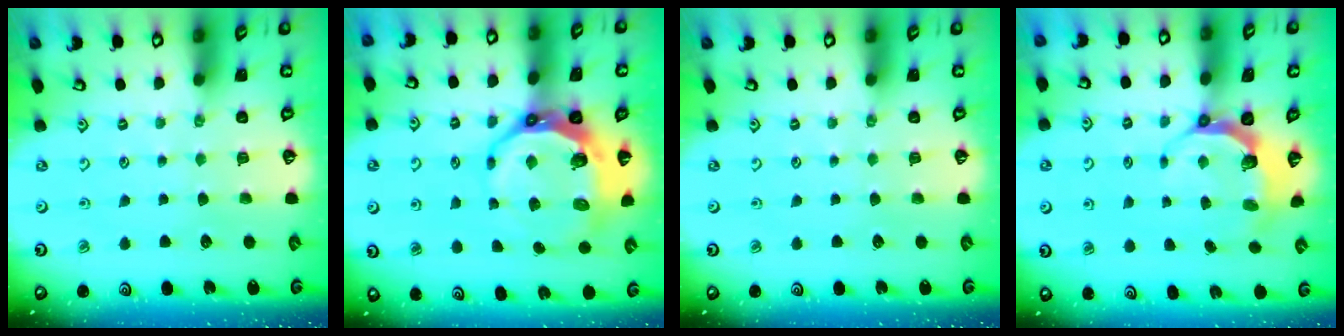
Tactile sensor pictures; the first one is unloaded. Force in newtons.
{"total": 12.3, "press": 11.6, "slide": 4.2}
{"total": 0.0}
{"total": 6.6, "press": 5.3, "slide": 3.9}